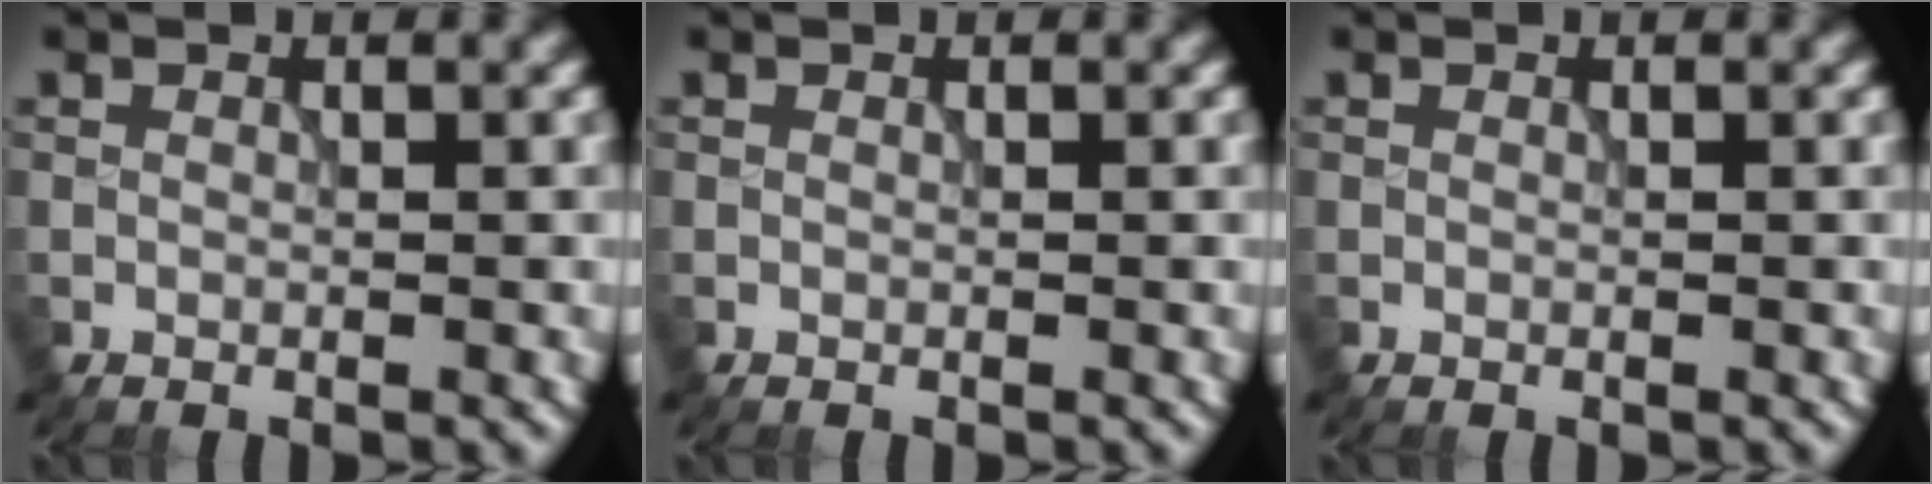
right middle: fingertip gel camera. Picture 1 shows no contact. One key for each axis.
{"total": 0.0}
{"total": 0.0}